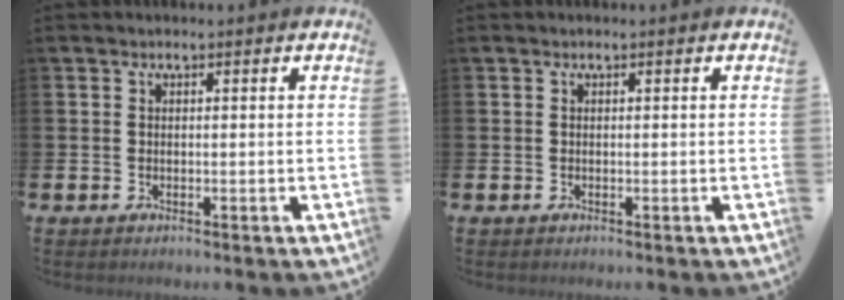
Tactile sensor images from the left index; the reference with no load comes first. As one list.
[{"total": 0.0}]